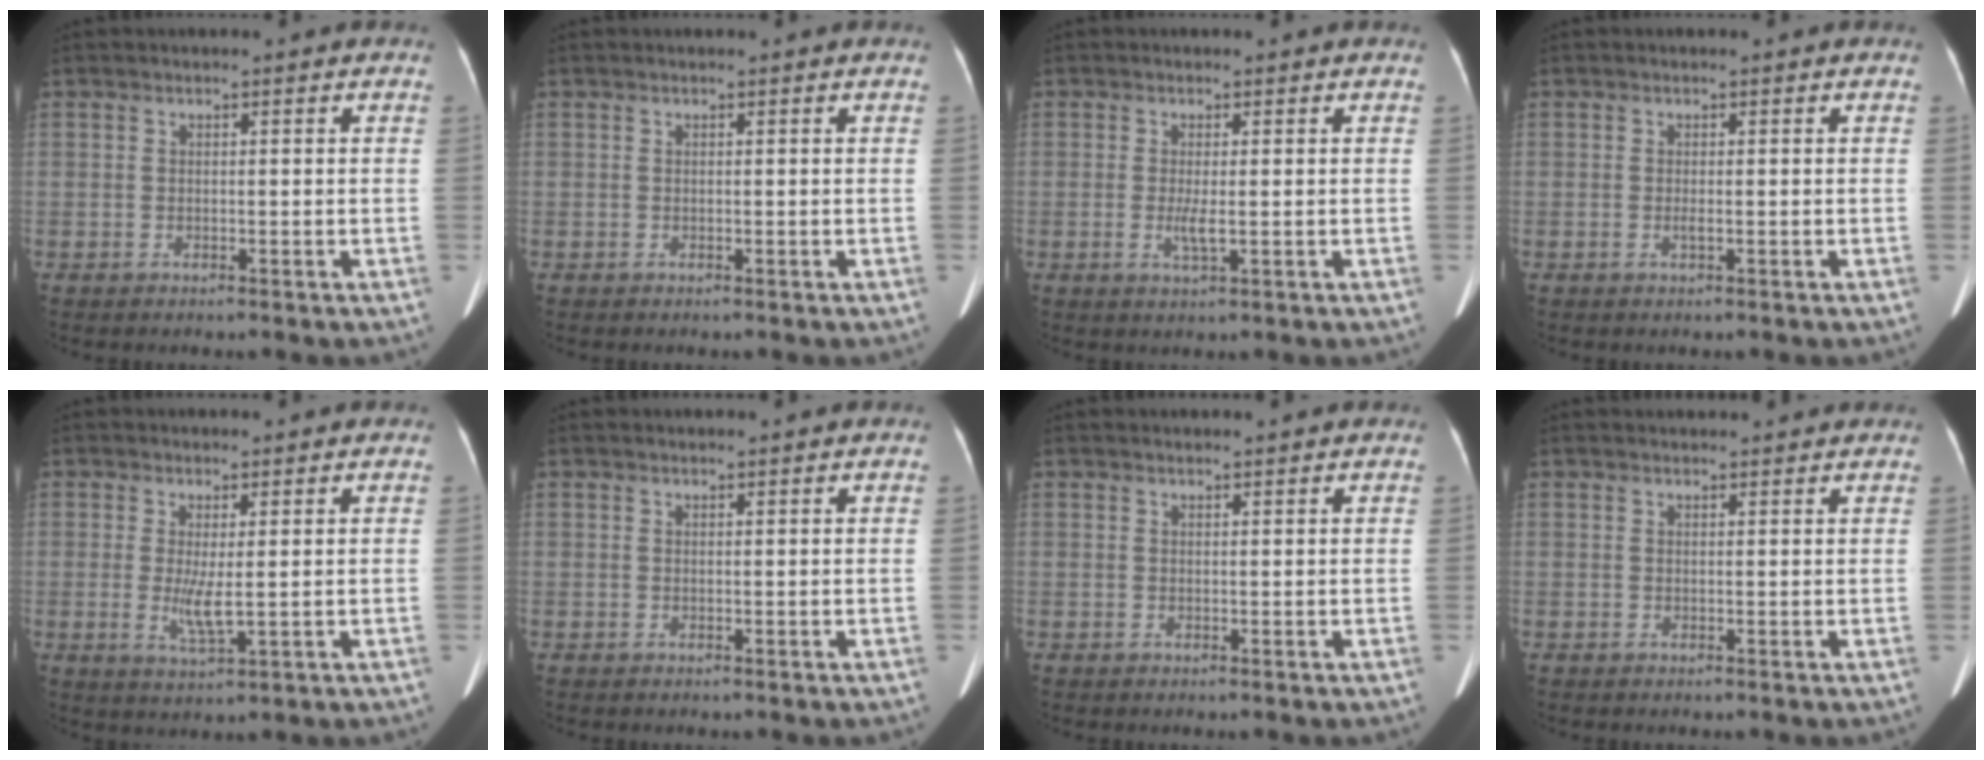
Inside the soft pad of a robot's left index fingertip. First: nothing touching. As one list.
[{"total": 1.3, "force": [1.3, 0.1, 0.4], "torque": [-0.008, 0.019, 0.019]}, {"total": 2.2, "force": [-0.2, 0.3, 2.2], "torque": [-0.047, -0.005, 0.000]}, {"total": 0.6, "force": [-0.1, 0.0, 0.6], "torque": [-0.015, -0.002, -0.001]}, {"total": 3.6, "force": [0.2, 0.5, 3.6], "torque": [-0.072, -0.011, 0.011]}, {"total": 1.5, "force": [1.4, 0.1, 0.2], "torque": [-0.008, 0.011, 0.023]}, {"total": 2.2, "force": [2.1, 0.1, 0.4], "torque": [-0.010, 0.013, 0.029]}, {"total": 5.2, "force": [5.0, 0.8, 1.1], "torque": [-0.013, 0.028, 0.058]}]